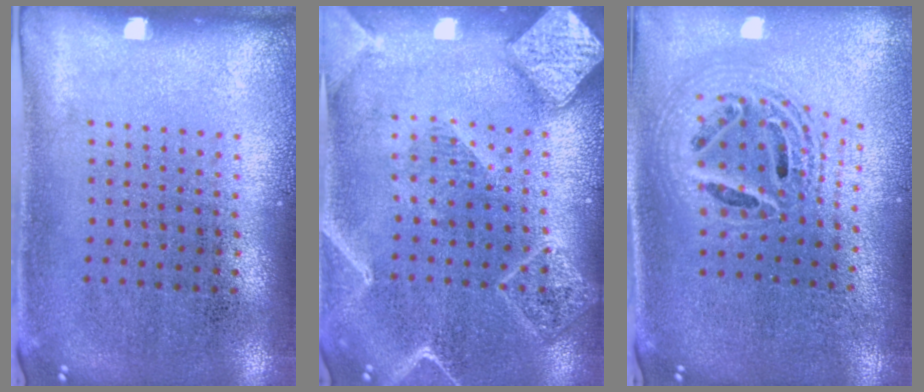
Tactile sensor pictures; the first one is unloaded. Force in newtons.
{"total": 2.3, "press": 2.2, "slide": 0.3}
{"total": 2.2, "press": 1.7, "slide": 1.4}